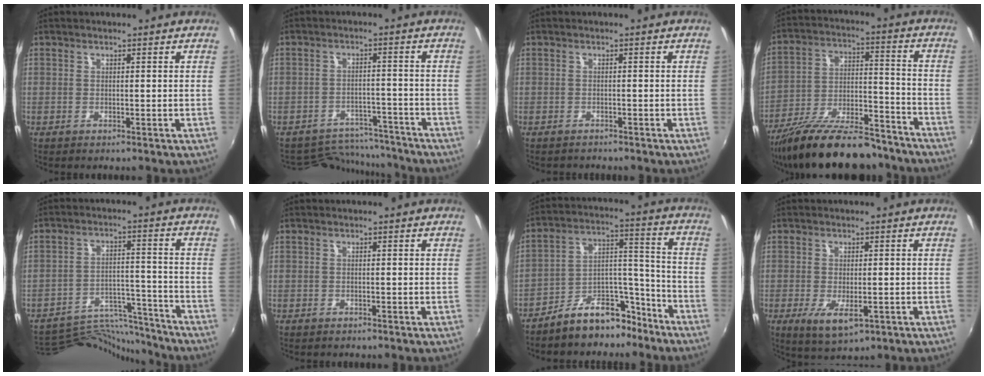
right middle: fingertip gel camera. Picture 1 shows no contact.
{"total": 10.5, "force": [-10.0, 3.1, 0.9], "torque": [-0.026, 0.027, -0.134]}
{"total": 9.5, "force": [-9.3, -1.2, -1.1], "torque": [0.004, 0.028, -0.168]}
{"total": 21.7, "force": [-17.7, 5.7, 11.3], "torque": [-0.197, -0.020, -0.270]}
{"total": 14.7, "force": [-14.5, 1.5, 2.1], "torque": [-0.045, 0.020, -0.224]}
{"total": 0.8, "force": [-0.4, -0.7, -0.2], "torque": [0.005, -0.006, -0.008]}
{"total": 11.0, "force": [-8.9, 4.7, 4.4], "torque": [-0.056, 0.056, -0.133]}
{"total": 5.4, "force": [-2.1, 1.6, 4.7], "torque": [-0.090, -0.025, -0.031]}